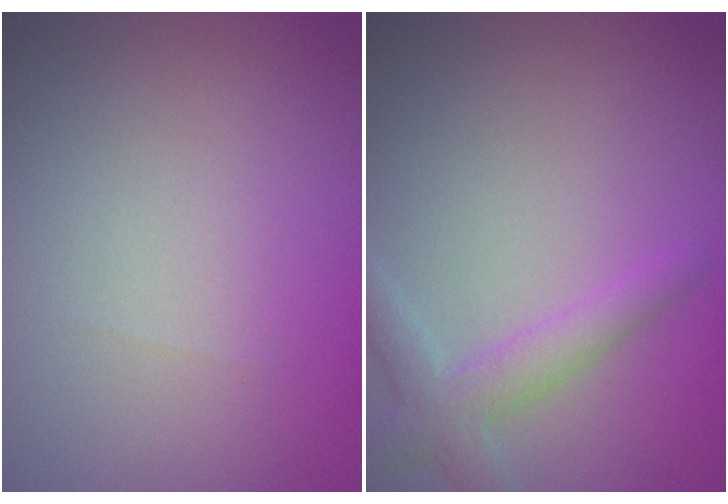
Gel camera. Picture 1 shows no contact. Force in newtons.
{"total": 3.0, "press": 3.0, "slide": 0.1}